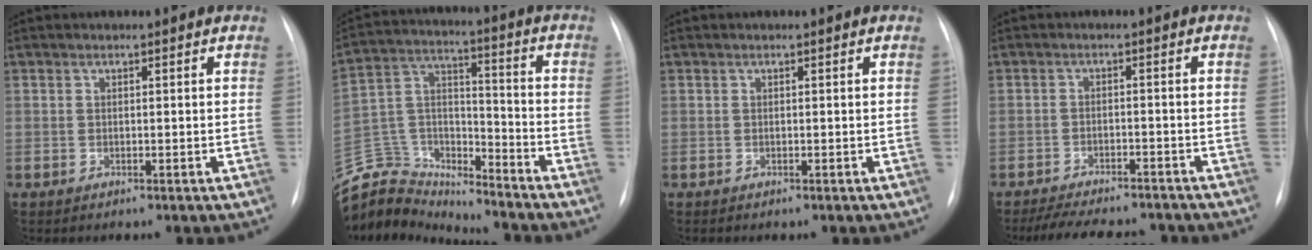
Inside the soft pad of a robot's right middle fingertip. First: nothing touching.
{"total": 15.9, "force": [-15.4, 3.8, 0.8], "torque": [-0.026, 0.060, -0.274]}
{"total": 0.0}
{"total": 12.5, "force": [-11.1, 3.1, 4.7], "torque": [-0.082, 0.002, -0.151]}